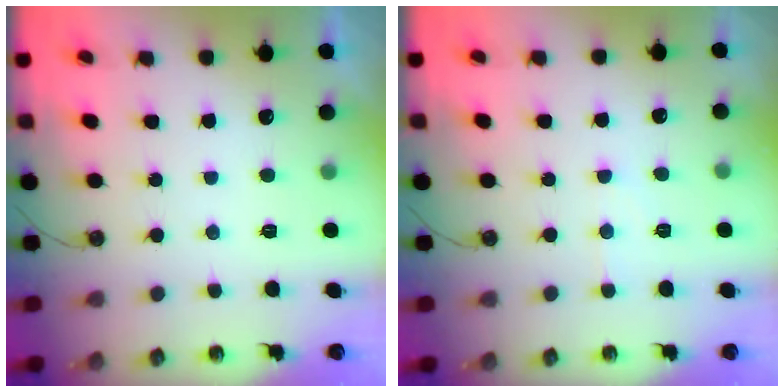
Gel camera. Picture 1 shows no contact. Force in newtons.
{"total": 5.1, "press": 5.1, "slide": 0.2}